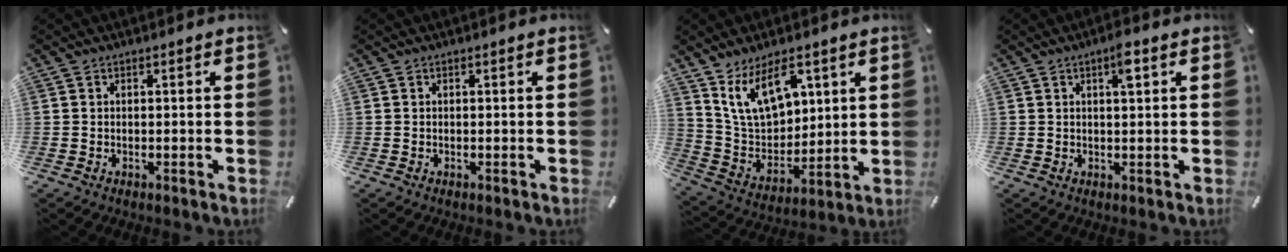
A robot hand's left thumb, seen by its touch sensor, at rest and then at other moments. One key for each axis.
{"total": 0.0}
{"total": 14.4, "fx": 8.2, "fy": 8.8, "fz": 7.9, "tx": -0.164, "ty": -0.033, "tz": 0.153}
{"total": 3.6, "fx": 1.5, "fy": 0.9, "fz": 3.1, "tx": -0.051, "ty": -0.002, "tz": 0.020}